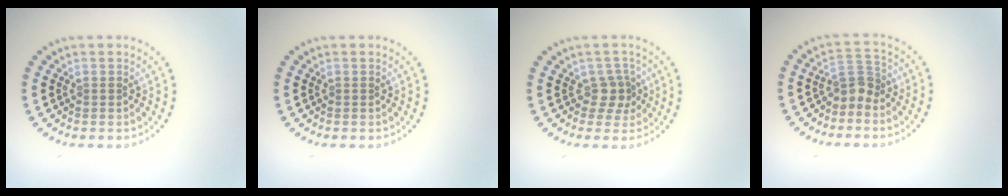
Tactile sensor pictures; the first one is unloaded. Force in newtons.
{"total": 0.0}
{"total": 2.1, "press": 1.6, "slide": 1.3}
{"total": 2.4, "press": 1.7, "slide": 1.7}